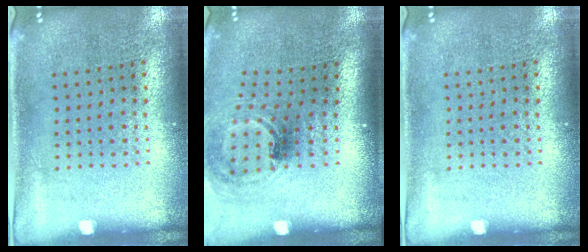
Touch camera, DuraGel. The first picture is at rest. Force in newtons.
{"total": 1.3, "press": 1.0, "slide": 0.7}
{"total": 0.0}